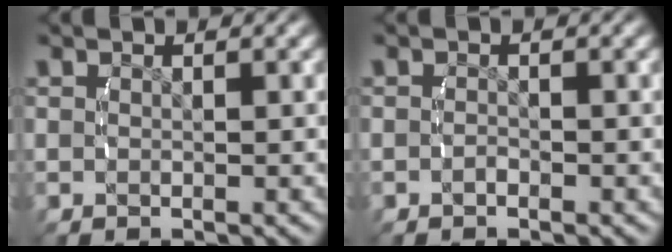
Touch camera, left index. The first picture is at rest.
{"total": 0.6, "force": [-0.6, 0.0, 0.1], "torque": [-0.005, -0.003, -0.010]}